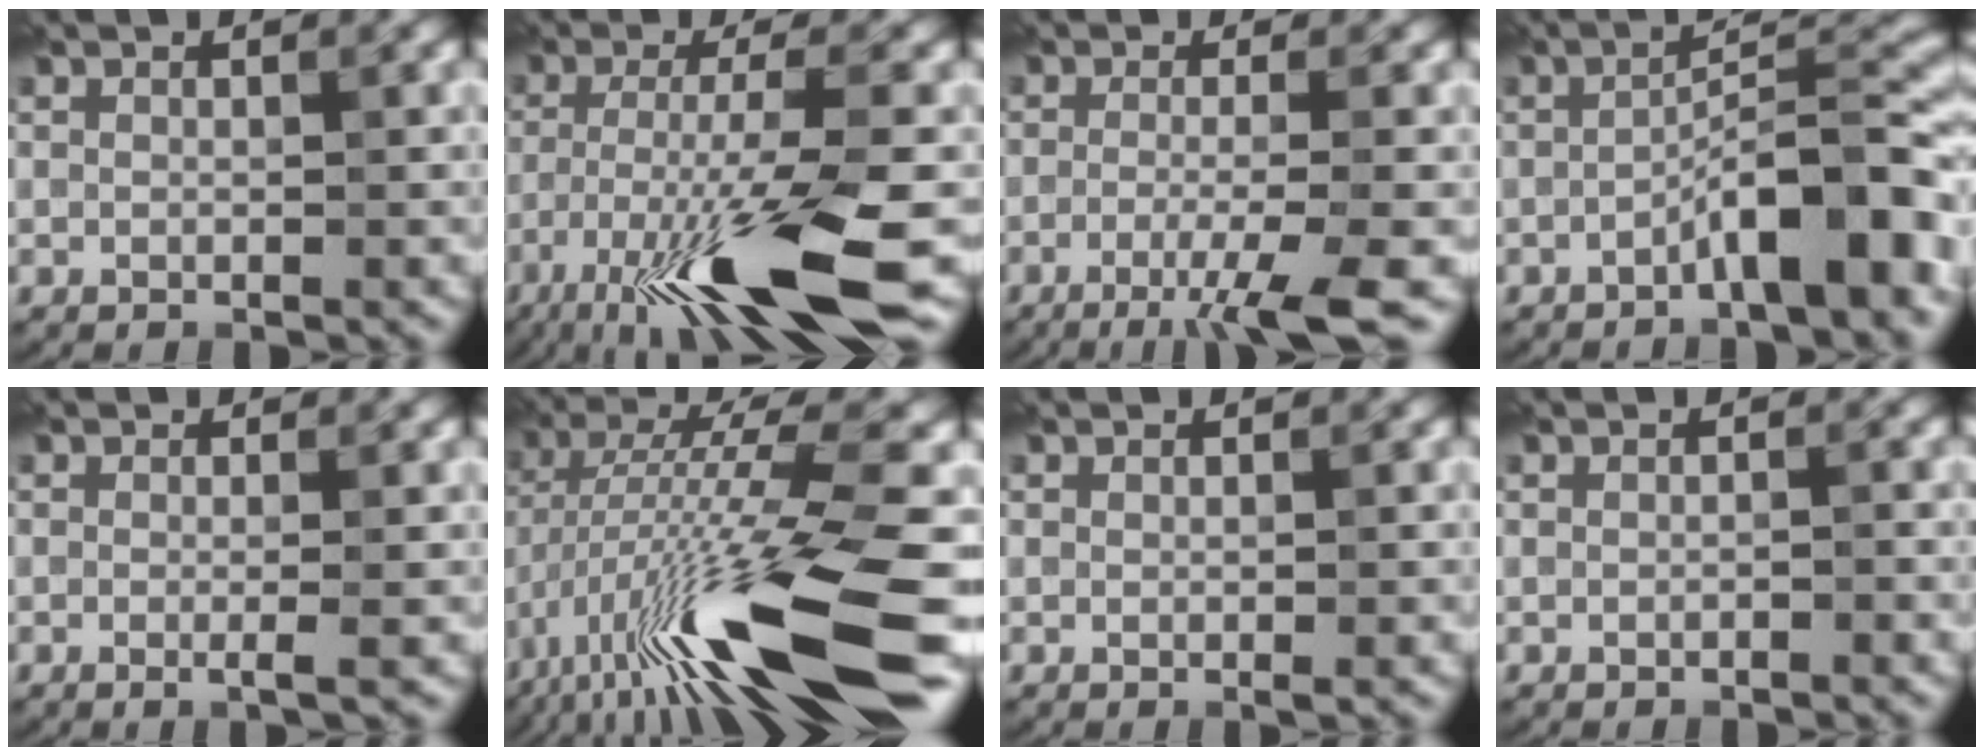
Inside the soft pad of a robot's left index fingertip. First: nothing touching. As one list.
[{"total": 11.5, "force": [-6.5, 1.7, 9.4], "torque": [-0.160, -0.008, -0.116]}, {"total": 5.0, "force": [-2.4, 0.7, 4.4], "torque": [-0.067, -0.005, -0.051]}, {"total": 7.8, "force": [-3.6, 1.7, 6.7], "torque": [-0.102, 0.024, -0.063]}, {"total": 1.5, "force": [-0.2, 0.3, 1.5], "torque": [-0.021, -0.007, -0.010]}, {"total": 14.3, "force": [-6.2, 2.2, 12.7], "torque": [-0.230, 0.015, -0.096]}, {"total": 0.6, "force": [-0.1, 0.0, 0.6], "torque": [-0.008, -0.004, -0.001]}, {"total": 0.5, "force": [-0.3, 0.1, 0.4], "torque": [-0.005, 0.001, -0.007]}]